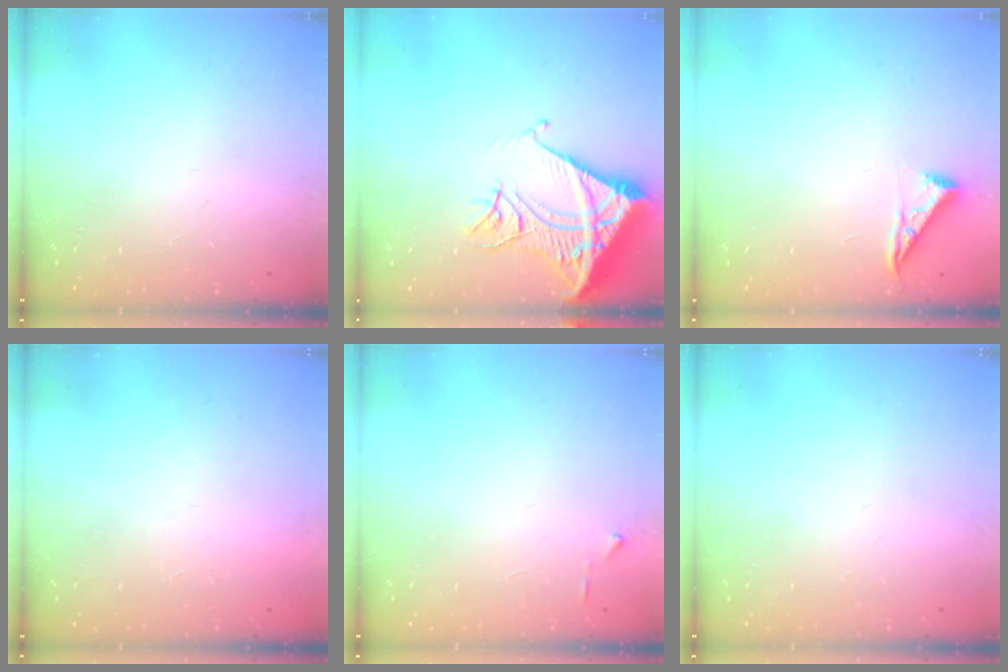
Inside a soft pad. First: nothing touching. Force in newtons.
{"total": 16.2, "press": 16.1, "slide": 2.1}
{"total": 5.0, "press": 5.0, "slide": 0.7}
{"total": 1.6, "press": 1.6, "slide": 0.1}
{"total": 3.0, "press": 2.9, "slide": 0.4}
{"total": 0.0}